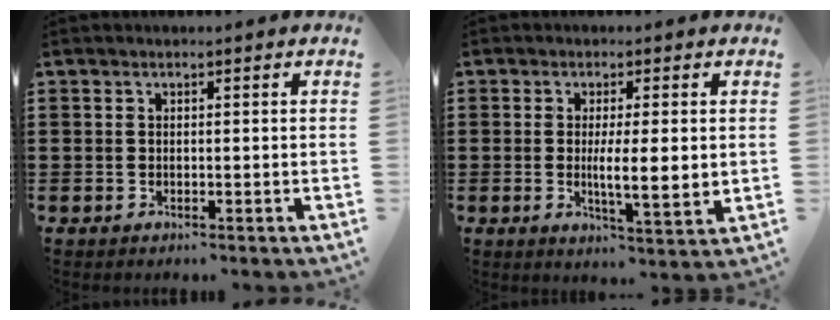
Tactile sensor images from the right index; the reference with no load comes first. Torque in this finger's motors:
{"motor_torque": [1.62, 0.04, 0.64, 0.20]}